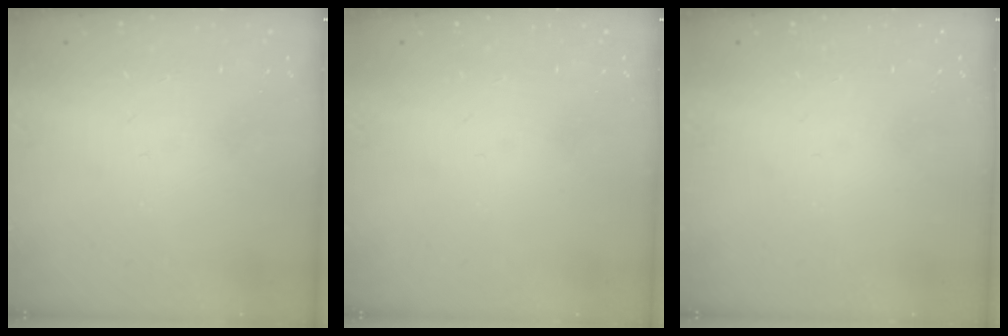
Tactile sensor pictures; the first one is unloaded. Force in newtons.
{"total": 0.0}
{"total": 0.0}